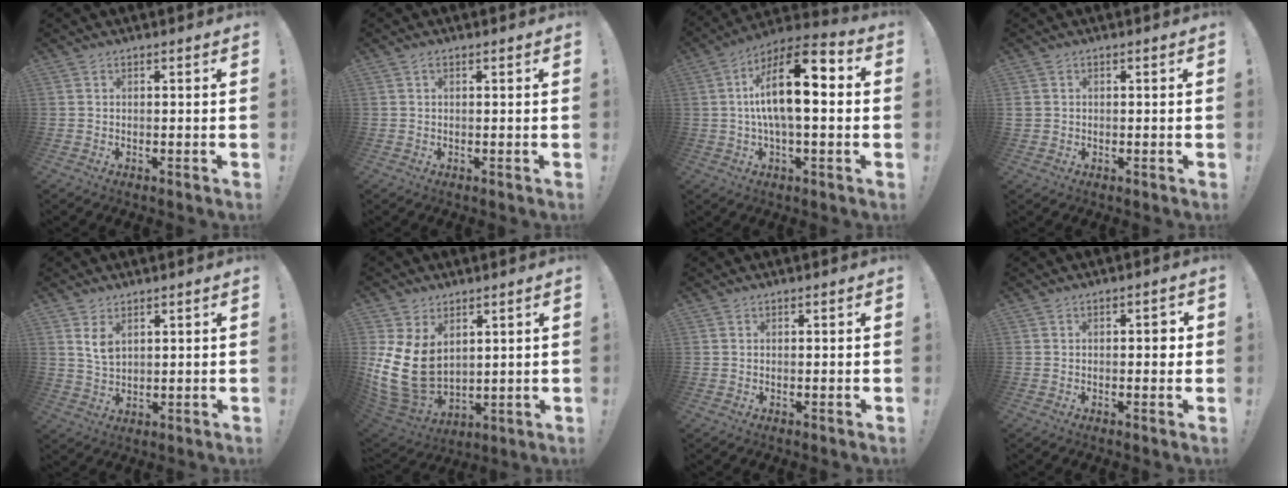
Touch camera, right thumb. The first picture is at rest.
{"total": 0.6, "force": [0.1, 0.2, 0.6], "torque": [-0.012, 0.002, 0.002]}
{"total": 17.0, "force": [2.0, 5.8, 15.9], "torque": [-0.278, -0.005, 0.022]}
{"total": 1.5, "force": [0.3, 1.5, 0.3], "torque": [-0.006, 0.005, 0.007]}
{"total": 5.5, "force": [3.0, 3.4, 3.1], "torque": [-0.052, -0.013, 0.056]}
{"total": 16.1, "force": [2.2, 11.4, 11.1], "torque": [-0.227, -0.025, 0.052]}
{"total": 0.9, "force": [0.7, 0.5, -0.1], "torque": [0.009, 0.000, 0.012]}
{"total": 2.1, "force": [-0.2, 1.1, 1.7], "torque": [-0.025, 0.007, -0.009]}